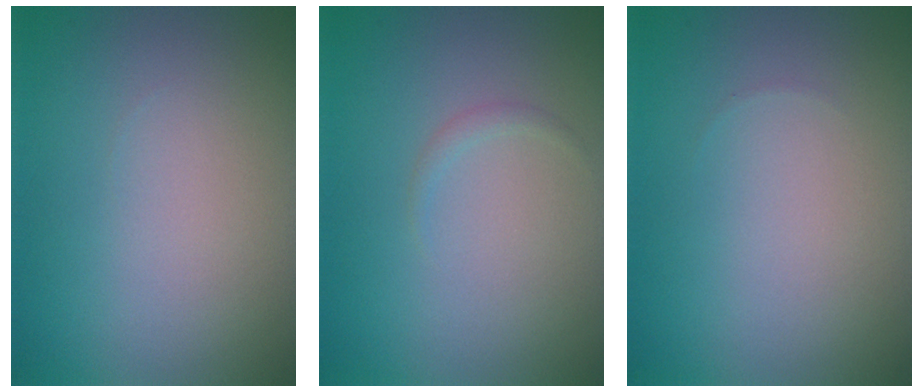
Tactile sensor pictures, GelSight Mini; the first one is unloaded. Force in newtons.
{"total": 0.6, "press": 0.5, "slide": 0.1}
{"total": 0.0}